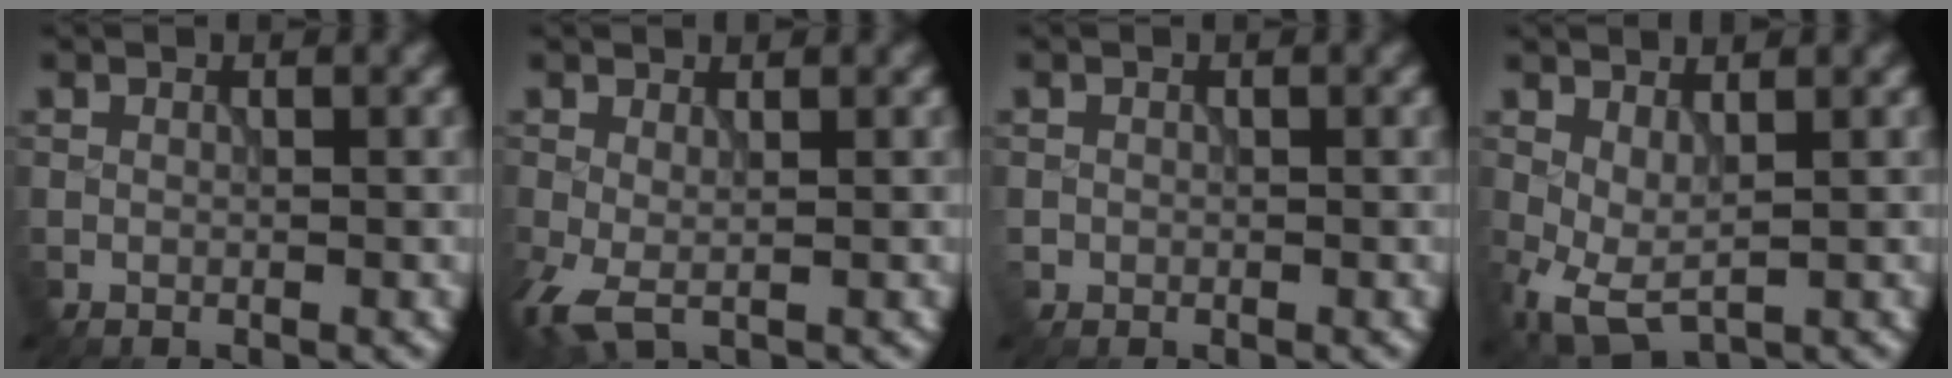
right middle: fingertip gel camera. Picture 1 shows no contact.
{"total": 2.9, "force": [-0.5, 1.2, 2.6], "torque": [-0.071, -0.004, -0.013]}
{"total": 0.6, "force": [-0.1, 0.6, 0.1], "torque": [-0.002, -0.004, -0.002]}
{"total": 3.7, "force": [0.1, 1.7, 3.3], "torque": [-0.080, -0.006, 0.002]}